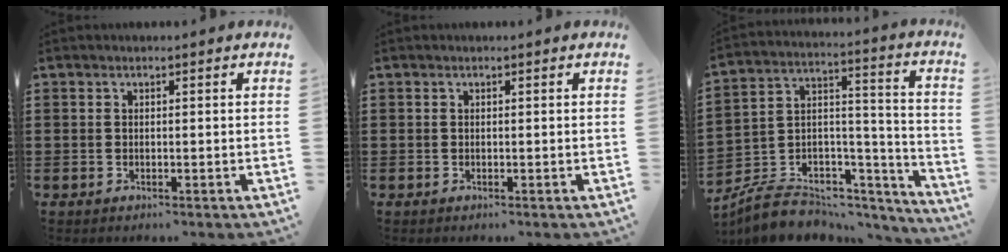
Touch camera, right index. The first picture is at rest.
{"total": 0.0}
{"total": 6.2, "force": [-4.9, 3.6, 1.4], "torque": [-0.027, 0.000, -0.086]}